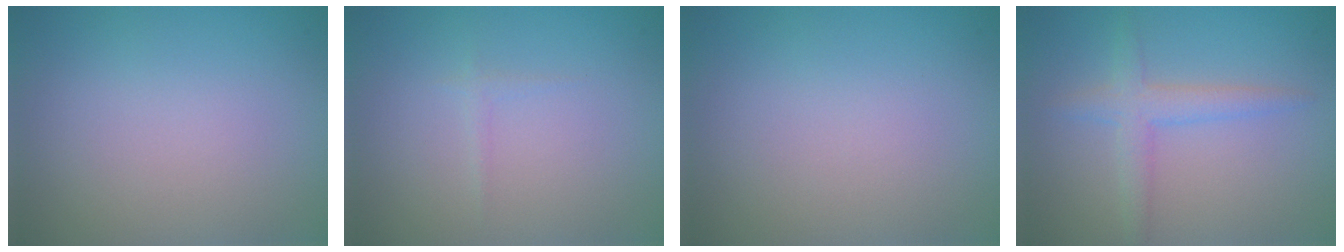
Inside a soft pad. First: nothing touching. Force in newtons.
{"total": 0.6, "press": 0.6, "slide": 0.0}
{"total": 0.0}
{"total": 2.7, "press": 2.7, "slide": 0.2}